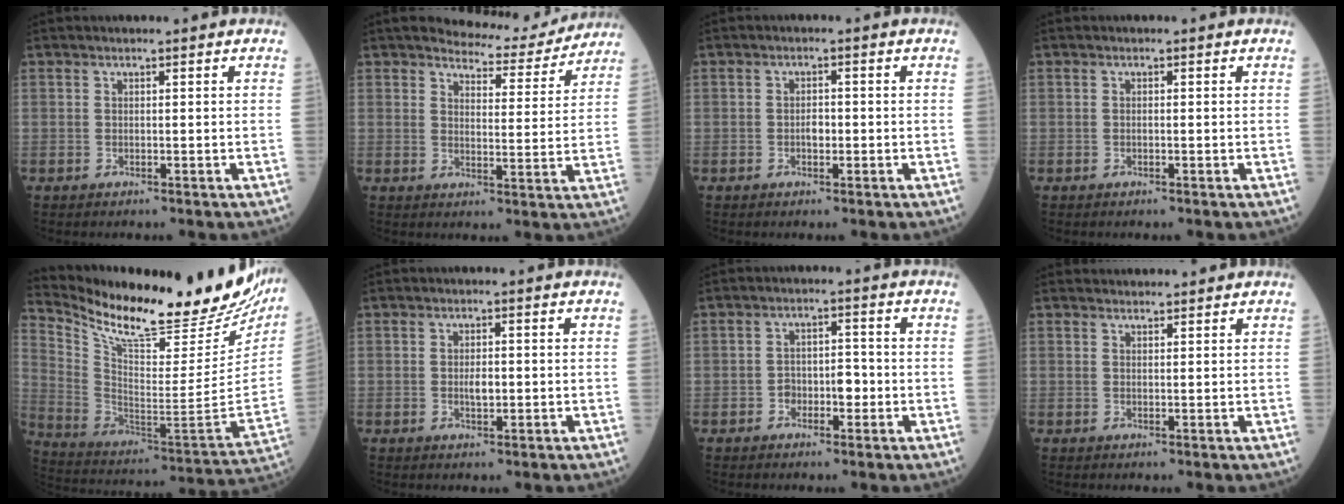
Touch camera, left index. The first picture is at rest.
{"total": 8.5, "force": [8.3, 1.6, 0.8], "torque": [-0.007, -0.013, 0.102]}
{"total": 1.6, "force": [-0.7, 0.8, 1.3], "torque": [-0.019, 0.000, -0.012]}
{"total": 0.0}
{"total": 28.8, "force": [24.5, 5.9, 14.0], "torque": [-0.244, -0.072, 0.353]}
{"total": 2.0, "force": [-0.4, 0.8, 1.7], "torque": [-0.032, -0.003, -0.007]}
{"total": 3.6, "force": [-1.4, 1.9, 2.7], "torque": [-0.037, 0.011, -0.026]}
{"total": 2.9, "force": [2.8, 0.5, 0.4], "torque": [-0.005, 0.017, 0.039]}